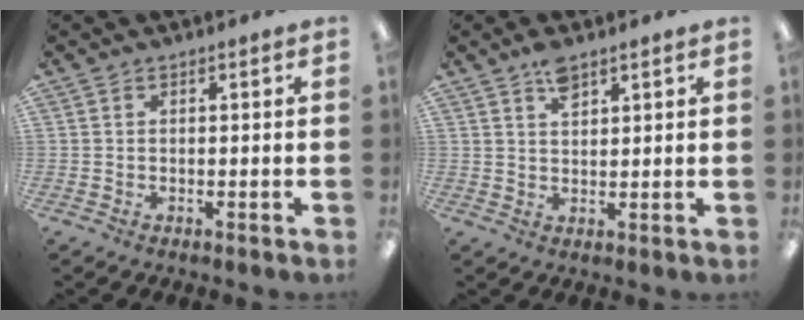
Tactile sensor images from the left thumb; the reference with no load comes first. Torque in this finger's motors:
{"motor_torque": [0.52, 0.36, 0.71, -0.44, 0.00]}